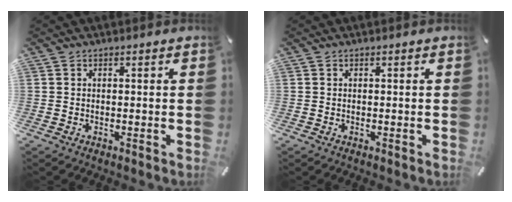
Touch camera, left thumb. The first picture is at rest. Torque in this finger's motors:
{"motor_torque": [0.02, 0.02, -0.01, 0.01, 0.00]}